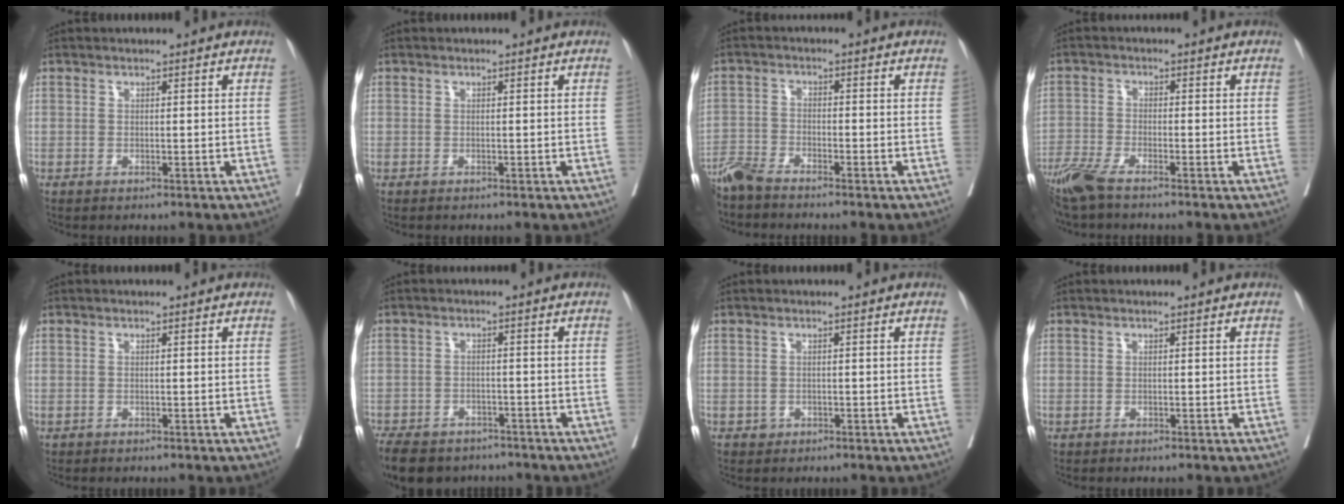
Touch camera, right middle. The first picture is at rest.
{"total": 0.0}
{"total": 4.5, "force": [-4.2, 0.4, 1.6], "torque": [-0.025, -0.015, -0.087]}
{"total": 6.2, "force": [-5.0, 0.7, 3.6], "torque": [-0.074, -0.017, -0.099]}
{"total": 0.0}
{"total": 12.9, "force": [-10.1, 6.3, 5.0], "torque": [-0.109, -0.010, -0.138]}
{"total": 0.8, "force": [-0.3, 0.8, 0.2], "torque": [-0.001, 0.002, -0.001]}
{"total": 0.0}